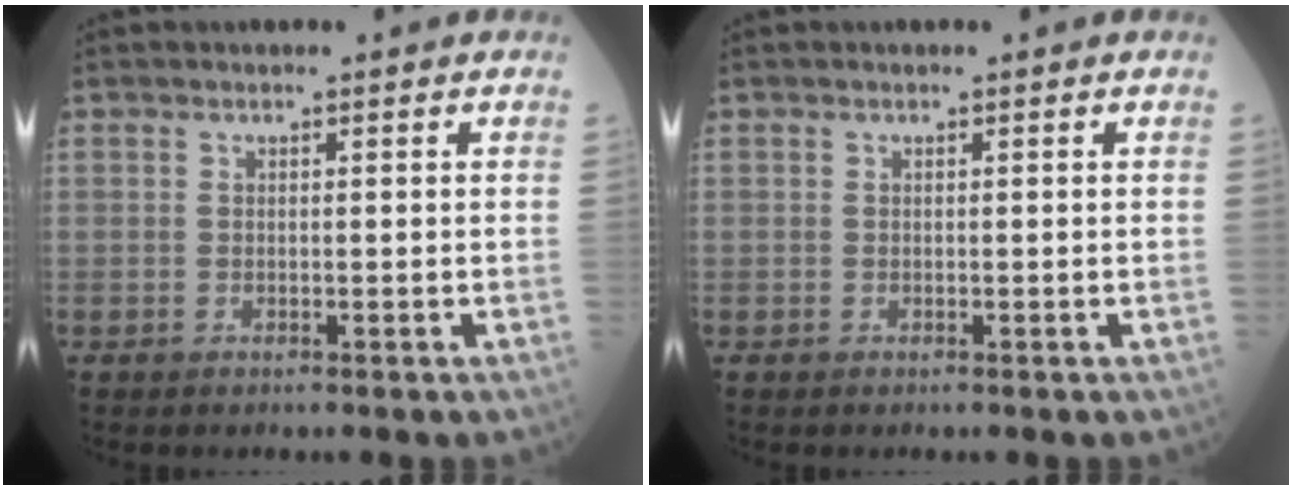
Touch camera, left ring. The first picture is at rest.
{"total": 0.0}